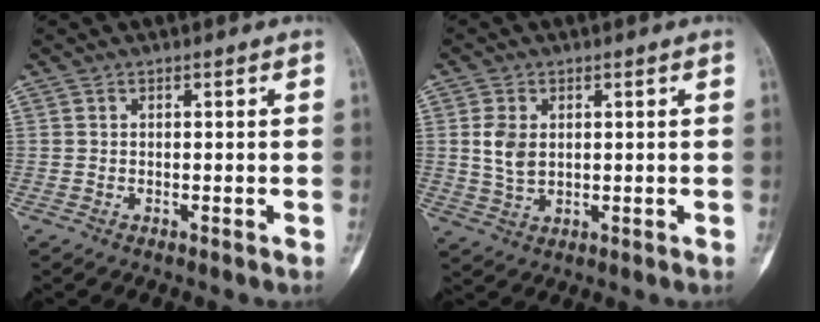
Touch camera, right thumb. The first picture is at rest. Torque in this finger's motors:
{"motor_torque": [-0.92, 0.67, 0.60, 0.06, -0.06]}